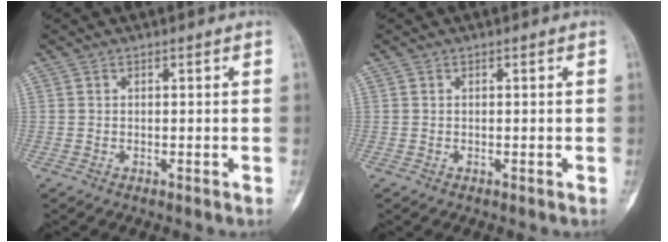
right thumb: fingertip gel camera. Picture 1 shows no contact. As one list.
[{"total": 0.0}]